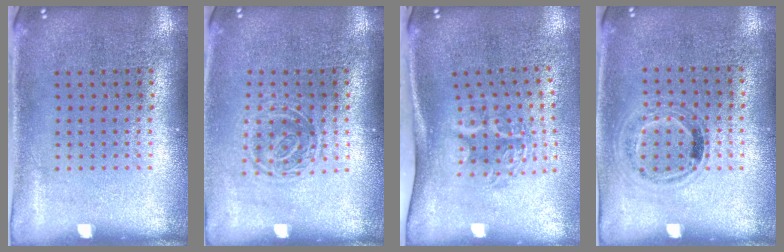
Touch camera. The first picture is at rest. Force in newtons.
{"total": 1.3, "press": 1.1, "slide": 0.7}
{"total": 1.9, "press": 1.3, "slide": 1.4}
{"total": 1.1, "press": 0.9, "slide": 0.6}